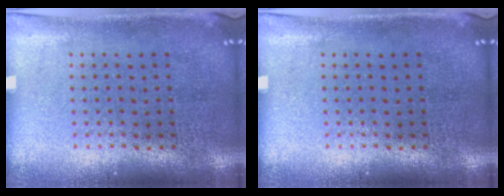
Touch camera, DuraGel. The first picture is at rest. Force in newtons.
{"total": 0.0}